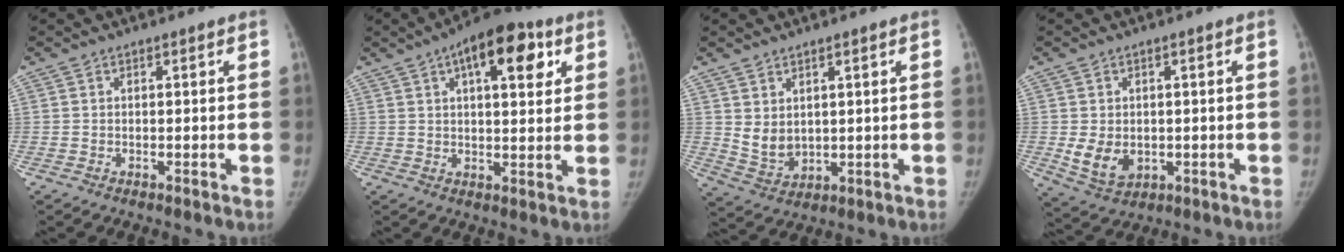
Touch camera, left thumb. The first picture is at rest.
{"total": 13.7, "force": [6.1, 6.0, 10.8], "torque": [-0.120, -0.001, 0.081]}
{"total": 5.6, "force": [1.9, 3.7, 3.7], "torque": [-0.052, -0.022, 0.051]}
{"total": 6.3, "force": [-0.6, 4.8, 4.1], "torque": [-0.060, -0.011, 0.006]}